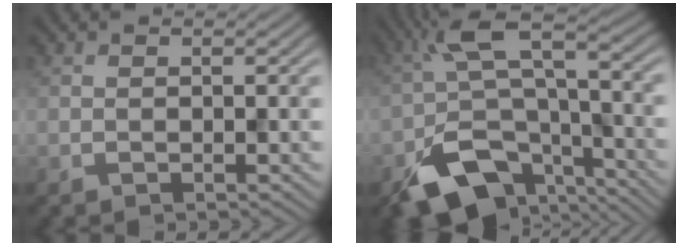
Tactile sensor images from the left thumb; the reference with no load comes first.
{"total": 13.2, "force": [-7.3, 6.6, 8.7], "torque": [-0.168, -0.015, -0.128]}